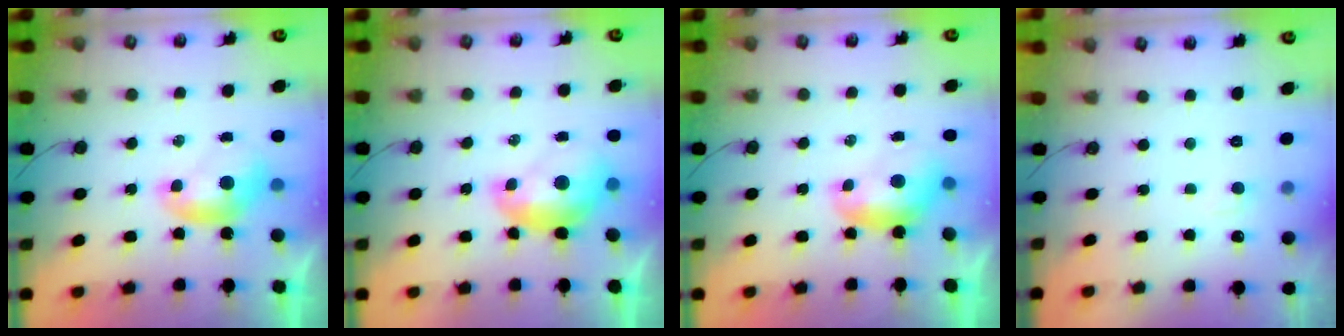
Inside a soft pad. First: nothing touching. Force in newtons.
{"total": 2.3, "press": 2.2, "slide": 0.7}
{"total": 1.3, "press": 1.2, "slide": 0.4}
{"total": 2.1, "press": 2.1, "slide": 0.6}